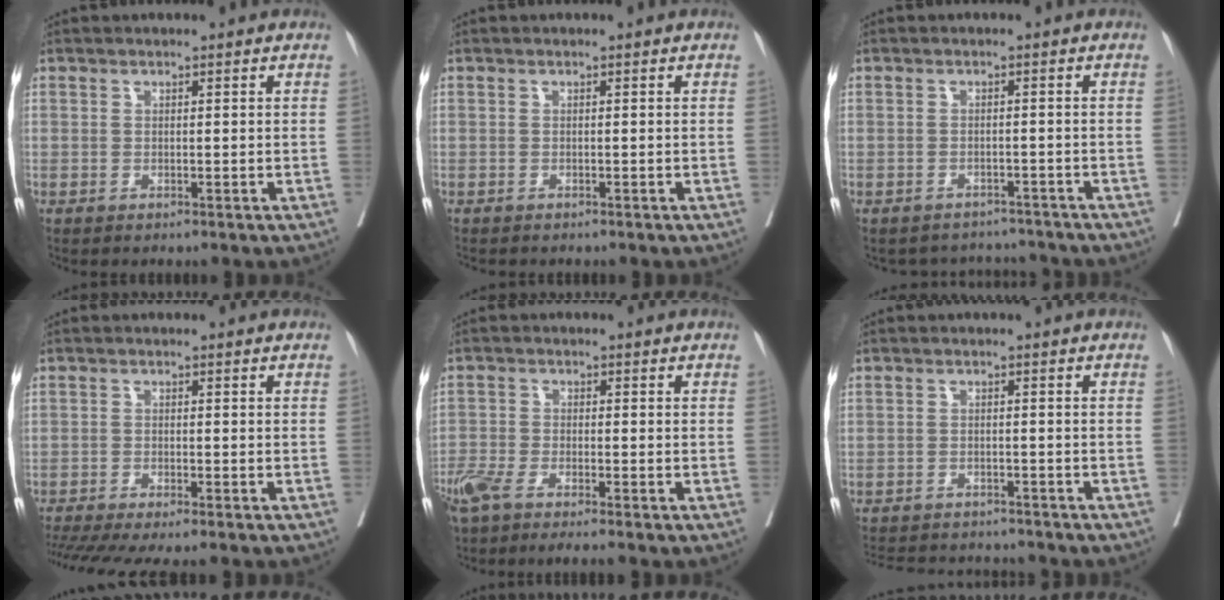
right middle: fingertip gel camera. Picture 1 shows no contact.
{"total": 1.1, "force": [-1.0, 0.3, 0.4], "torque": [-0.007, -0.002, -0.016]}
{"total": 5.6, "force": [-5.3, 1.7, -0.8], "torque": [0.017, 0.020, -0.064]}
{"total": 10.0, "force": [-8.6, 0.3, 5.1], "torque": [-0.060, -0.013, -0.133]}
{"total": 6.6, "force": [-5.4, 0.5, 3.8], "torque": [-0.069, -0.011, -0.099]}
{"total": 10.6, "force": [-10.0, 2.3, 2.7], "torque": [-0.050, 0.005, -0.135]}